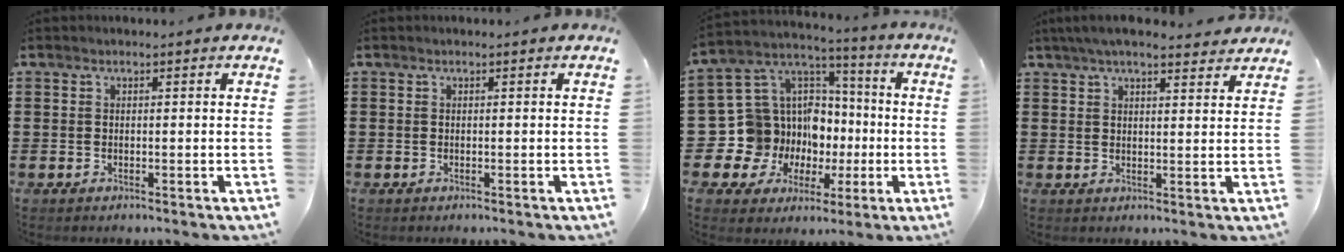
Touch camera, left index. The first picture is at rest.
{"total": 0.0}
{"total": 13.4, "force": [-2.6, 12.6, 3.9], "torque": [-0.140, -0.026, -0.019]}
{"total": 4.8, "force": [4.2, 0.6, 2.3], "torque": [-0.054, -0.005, 0.077]}